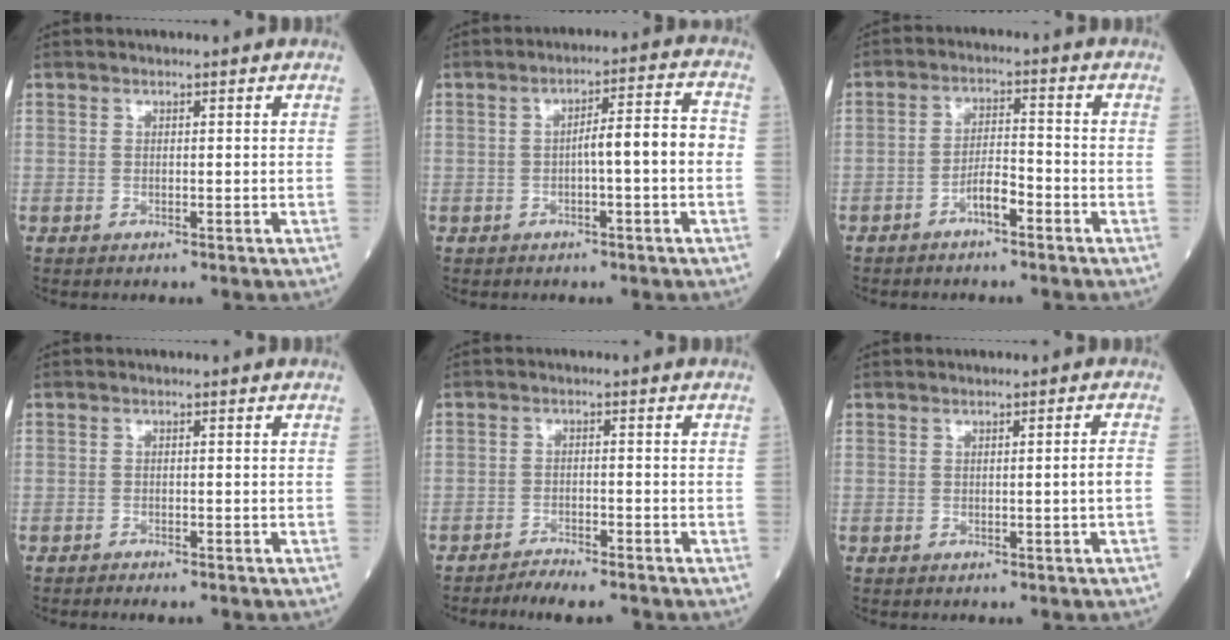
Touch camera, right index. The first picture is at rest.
{"total": 6.4, "force": [-1.0, 0.5, 6.3], "torque": [-0.092, 0.022, -0.015]}
{"total": 4.0, "force": [-2.5, 0.9, 3.0], "torque": [-0.054, 0.011, -0.047]}
{"total": 2.3, "force": [-1.9, 0.5, 1.1], "torque": [-0.016, -0.004, -0.023]}
{"total": 4.7, "force": [-4.3, 0.4, 1.7], "torque": [-0.023, -0.007, -0.071]}
{"total": 1.9, "force": [-0.4, -0.5, 1.7], "torque": [-0.027, -0.002, -0.005]}